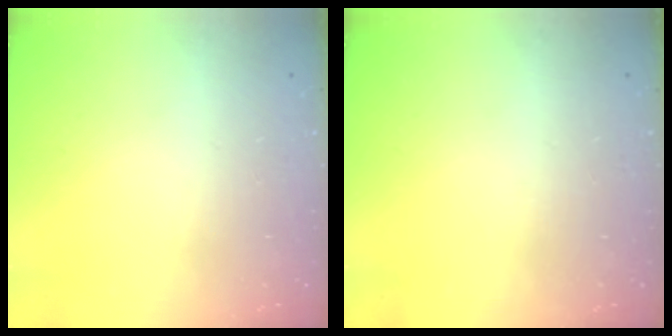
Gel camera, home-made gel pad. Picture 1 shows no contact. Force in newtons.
{"total": 0.0}